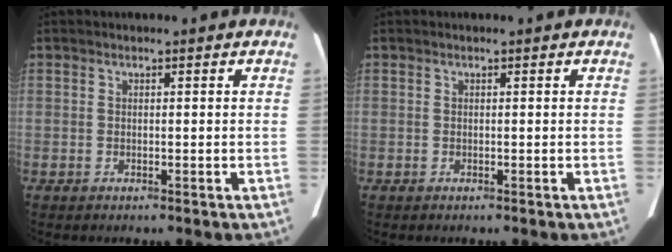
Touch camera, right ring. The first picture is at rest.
{"total": 0.0}